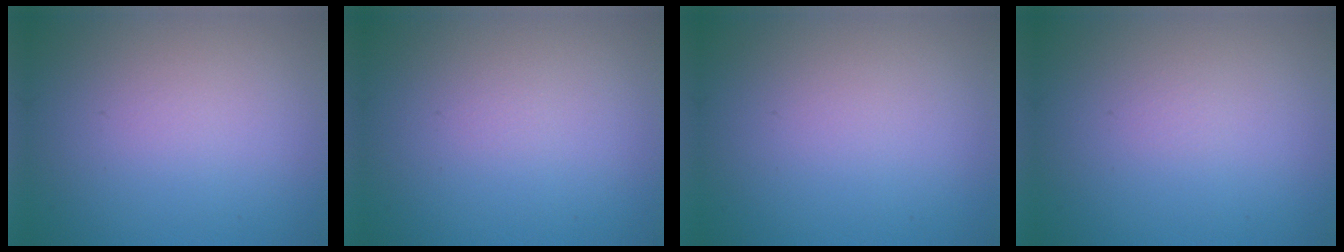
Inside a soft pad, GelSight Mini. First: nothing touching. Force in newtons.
{"total": 0.0}
{"total": 0.0}
{"total": 0.0}